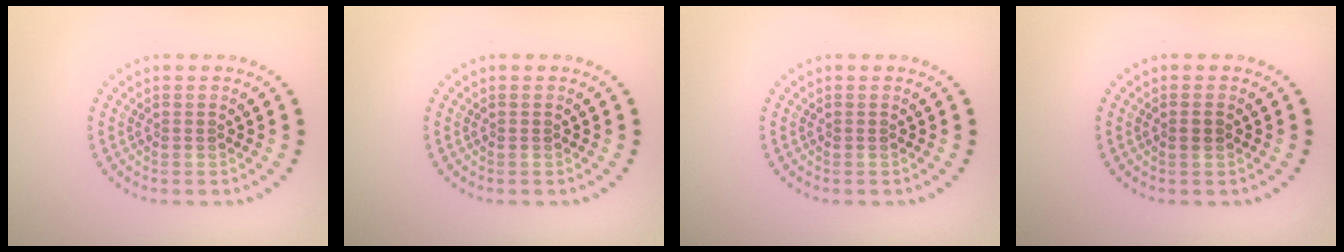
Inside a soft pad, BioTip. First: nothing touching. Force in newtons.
{"total": 0.0}
{"total": 0.0}
{"total": 0.8, "press": 0.8, "slide": 0.2}